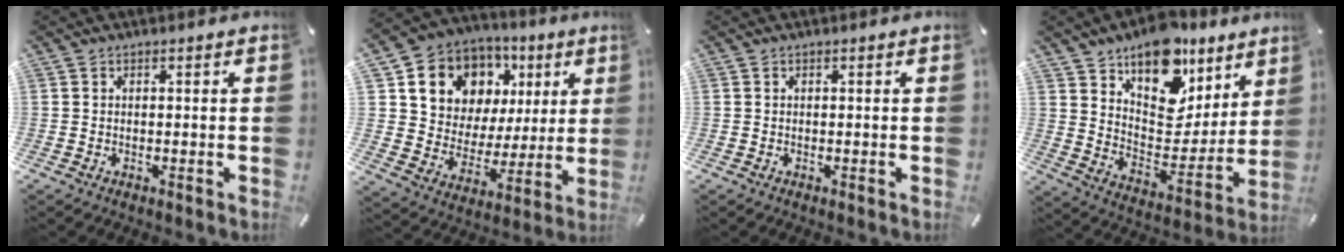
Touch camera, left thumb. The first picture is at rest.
{"total": 12.2, "force": [6.3, 10.0, 3.1], "torque": [-0.067, -0.049, 0.123]}
{"total": 0.0}
{"total": 16.2, "force": [12.5, 9.0, 5.3], "torque": [-0.069, -0.112, 0.221]}